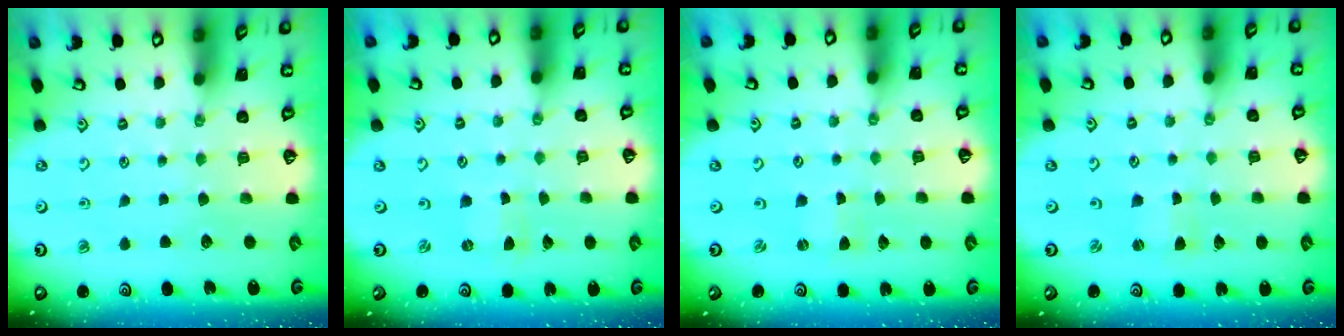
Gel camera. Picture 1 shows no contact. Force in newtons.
{"total": 0.0}
{"total": 0.0}
{"total": 1.3, "press": 1.2, "slide": 0.3}